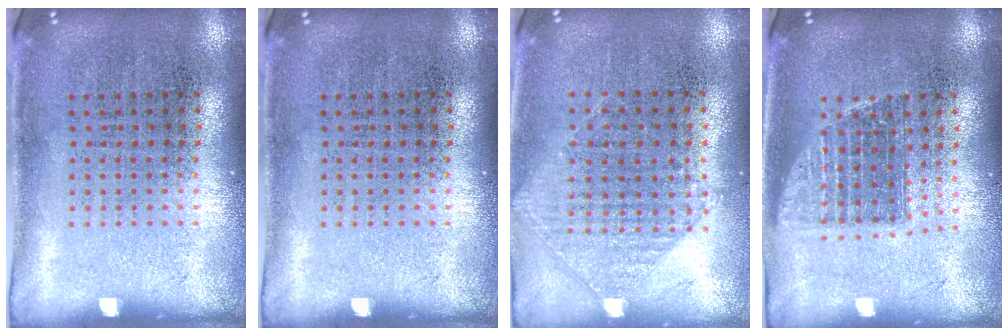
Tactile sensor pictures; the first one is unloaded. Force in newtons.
{"total": 0.0}
{"total": 0.9, "press": 0.8, "slide": 0.3}
{"total": 1.3, "press": 1.1, "slide": 0.8}